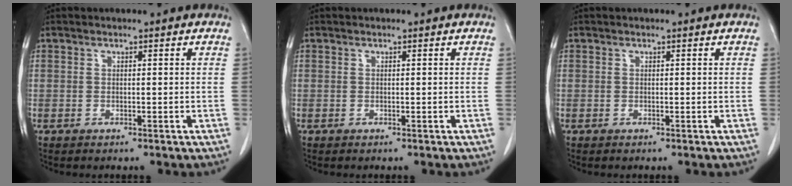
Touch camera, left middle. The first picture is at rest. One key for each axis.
{"total": 0.0}
{"total": 0.0}